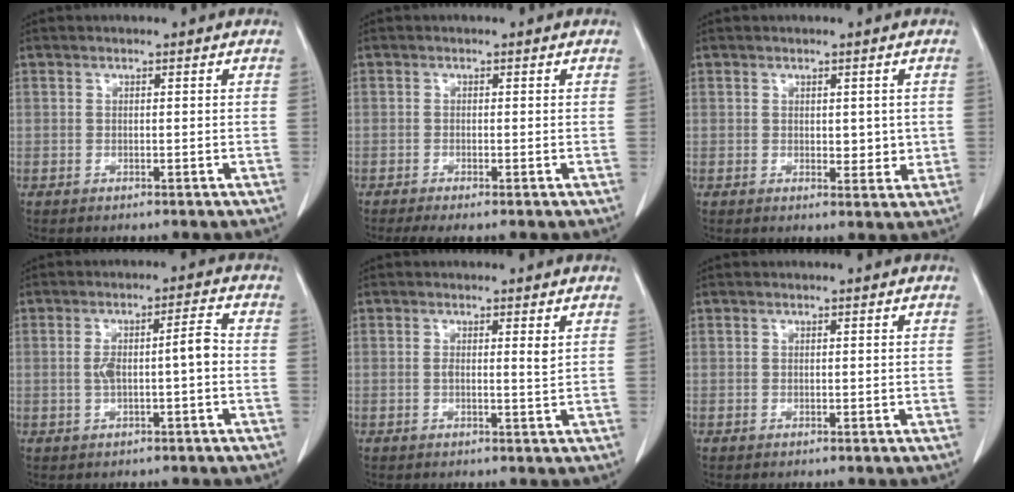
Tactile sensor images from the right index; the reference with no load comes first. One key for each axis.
{"total": 1.7, "fx": -1.1, "fy": 0.3, "fz": 1.3, "tx": -0.028, "ty": -0.005, "tz": -0.021}
{"total": 3.1, "fx": 0.4, "fy": 1.9, "fz": 2.4, "tx": -0.025, "ty": -0.007, "tz": 0.010}
{"total": 5.4, "fx": -0.4, "fy": 0.9, "fz": 5.3, "tx": -0.097, "ty": 0.020, "tz": -0.003}
{"total": 1.8, "fx": 0.6, "fy": 0.1, "fz": 1.7, "tx": -0.033, "ty": -0.002, "tz": 0.008}
{"total": 0.0}